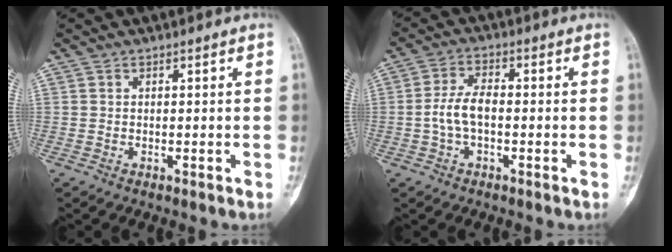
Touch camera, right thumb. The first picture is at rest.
{"total": 5.5, "force": [-1.0, 2.7, 4.7], "torque": [-0.097, 0.020, -0.024]}